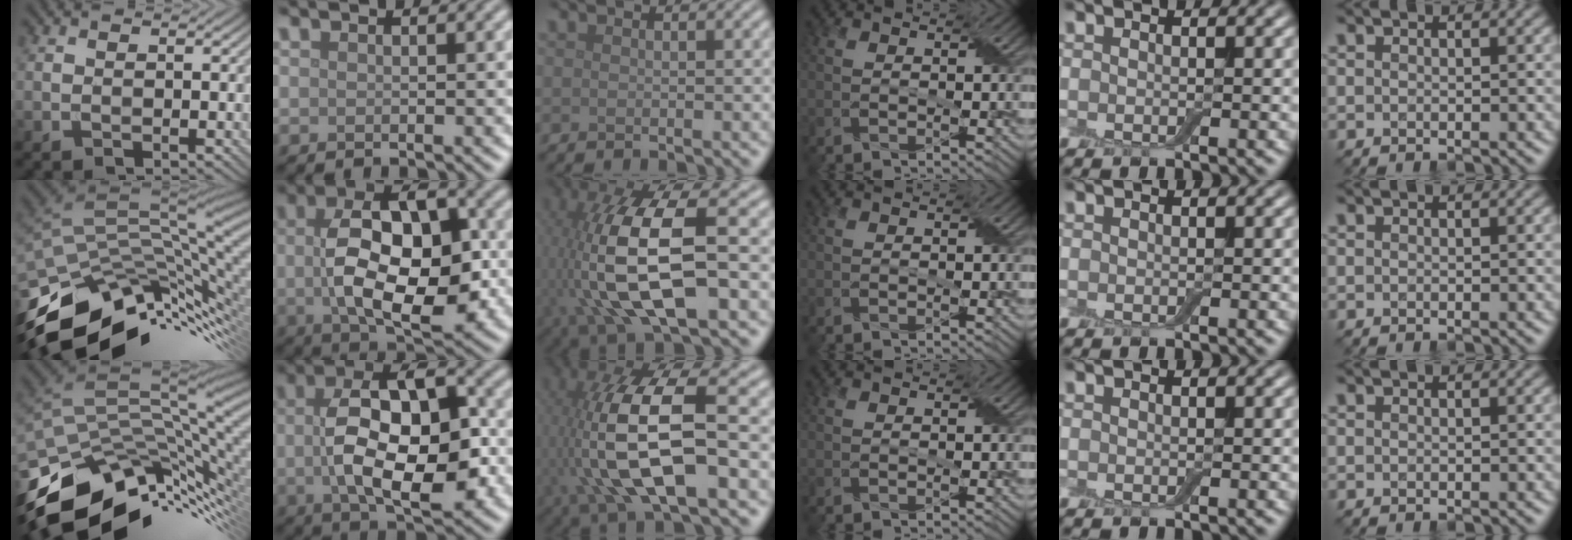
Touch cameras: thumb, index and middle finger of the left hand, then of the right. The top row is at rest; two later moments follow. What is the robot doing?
{"motion": "peel", "object": "aluminum foil"}